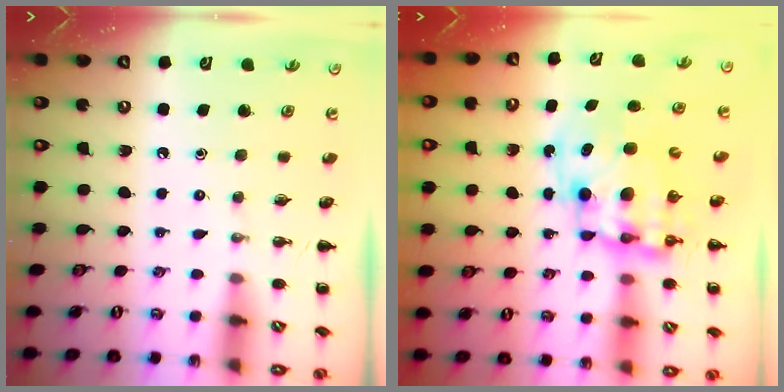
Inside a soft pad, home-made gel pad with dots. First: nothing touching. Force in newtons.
{"total": 12.0, "press": 11.7, "slide": 2.9}